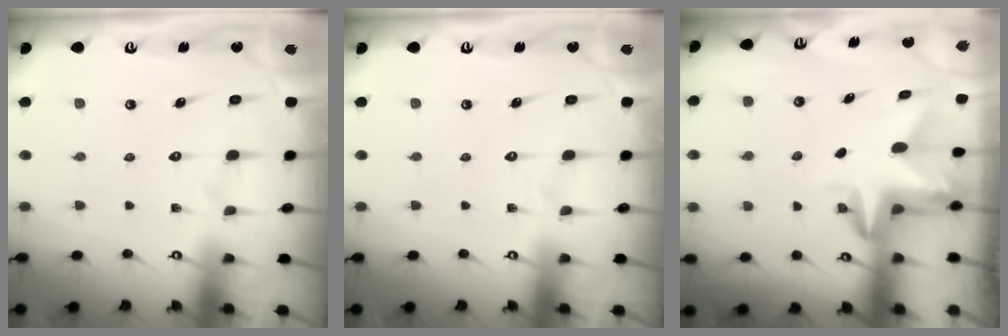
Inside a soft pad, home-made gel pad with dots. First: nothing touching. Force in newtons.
{"total": 0.0}
{"total": 3.1, "press": 3.1, "slide": 0.2}